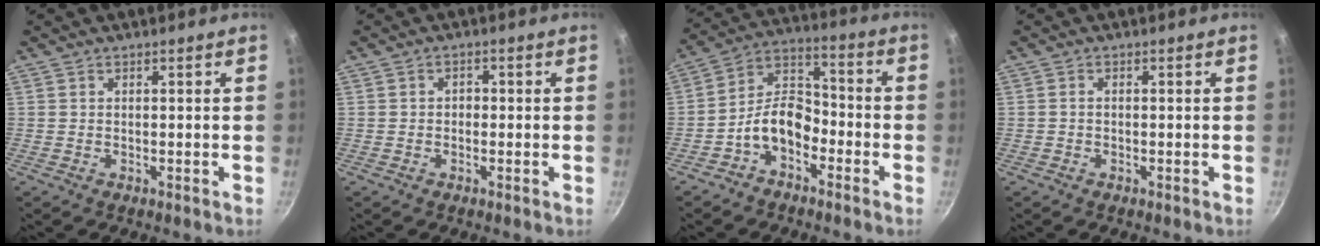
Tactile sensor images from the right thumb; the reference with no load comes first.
{"total": 1.5, "force": [-0.3, 1.2, 0.8], "torque": [-0.008, 0.005, -0.008]}
{"total": 9.8, "force": [-4.5, 6.2, 6.0], "torque": [-0.084, 0.059, -0.098]}
{"total": 0.7, "force": [-0.3, 0.5, 0.4], "torque": [-0.008, 0.005, -0.005]}